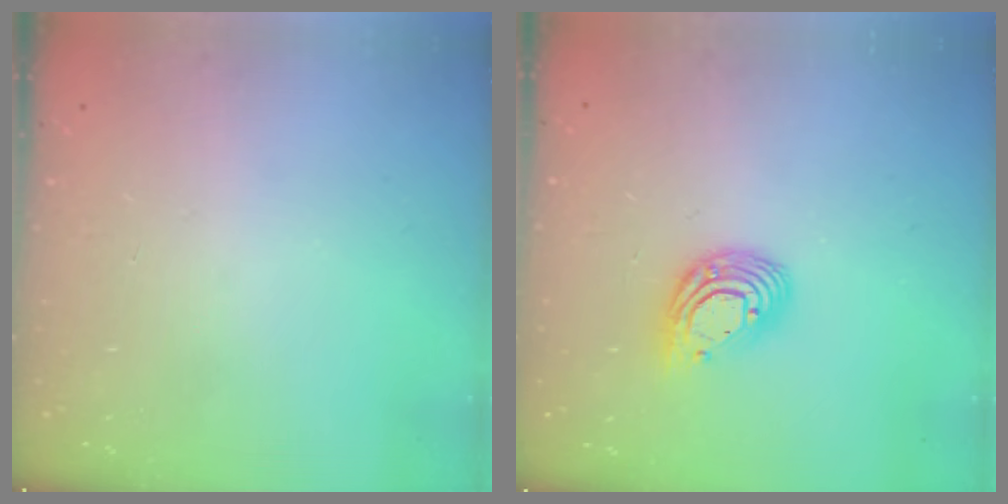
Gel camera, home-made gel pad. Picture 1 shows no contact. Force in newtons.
{"total": 12.1, "press": 12.0, "slide": 1.2}